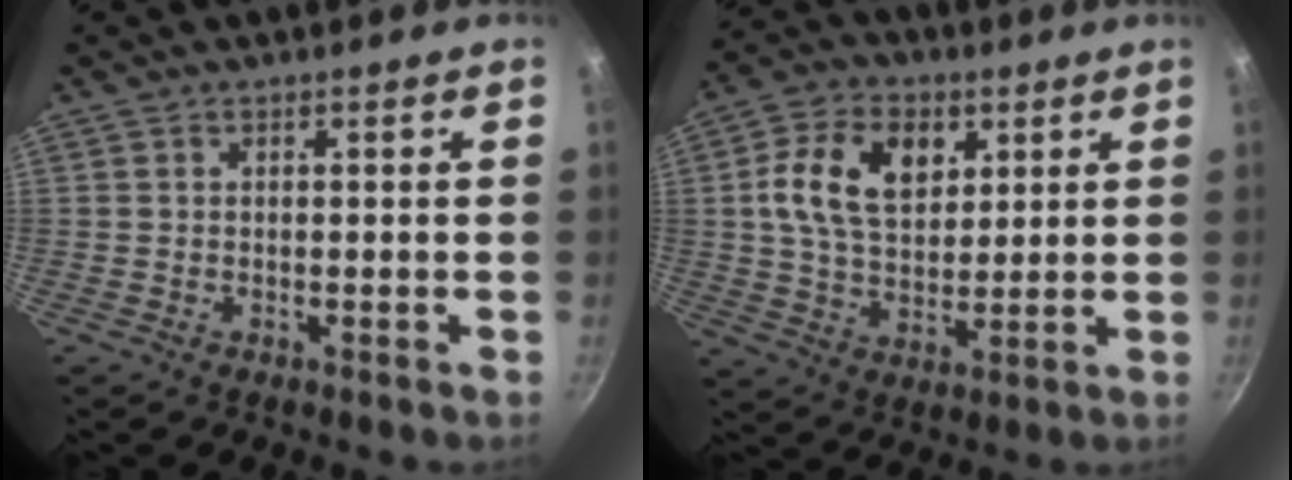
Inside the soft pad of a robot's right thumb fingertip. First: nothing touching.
{"total": 13.5, "force": [3.9, 9.1, 9.1], "torque": [-0.143, -0.004, 0.063]}